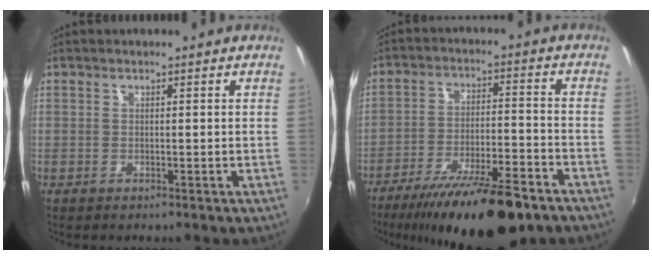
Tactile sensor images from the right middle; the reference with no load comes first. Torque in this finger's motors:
{"motor_torque": [1.03, -1.11, 0.86, 0.20]}